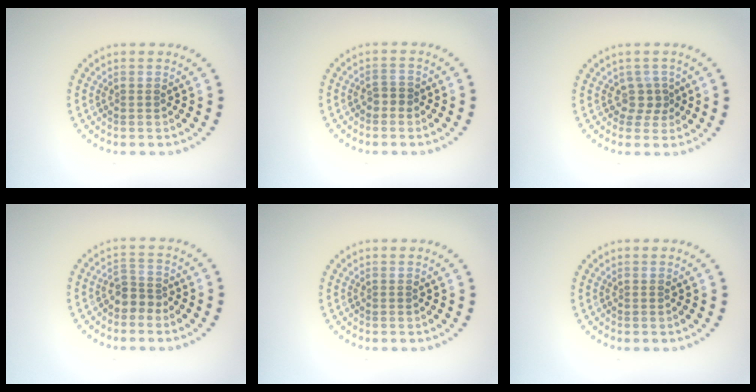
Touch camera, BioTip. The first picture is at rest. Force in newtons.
{"total": 1.2, "press": 1.1, "slide": 0.4}
{"total": 1.8, "press": 1.2, "slide": 1.4}
{"total": 2.1, "press": 1.6, "slide": 1.4}
{"total": 0.0}
{"total": 0.0}